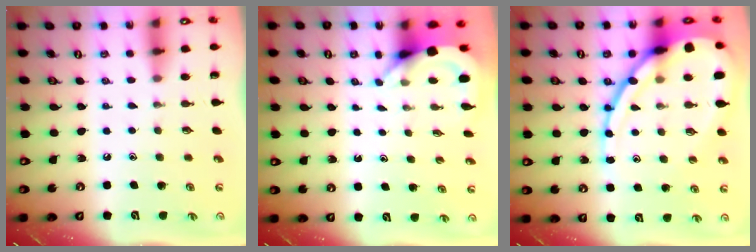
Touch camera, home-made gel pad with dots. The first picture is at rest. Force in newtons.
{"total": 3.9, "press": 3.9, "slide": 0.3}
{"total": 19.5, "press": 19.4, "slide": 2.2}